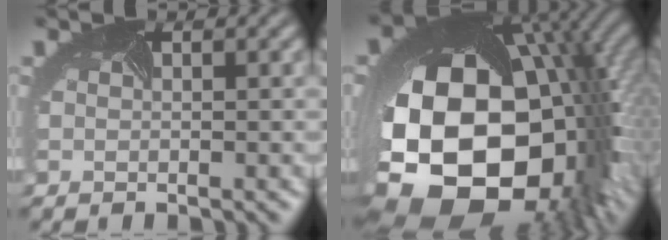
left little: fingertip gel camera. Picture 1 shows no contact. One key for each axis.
{"total": 21.9, "fx": -3.2, "fy": 15.1, "fz": 15.4, "tx": -0.297, "ty": -0.087, "tz": -0.013}